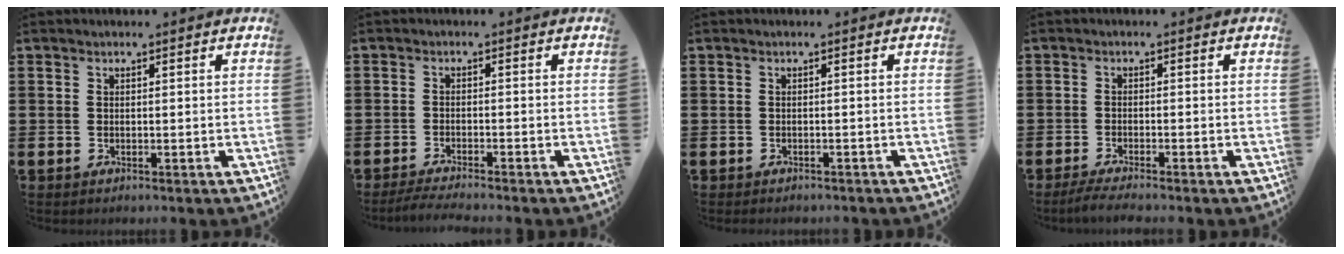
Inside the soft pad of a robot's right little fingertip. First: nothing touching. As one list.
[{"total": 2.0, "force": [-1.8, -0.1, 0.9], "torque": [-0.014, 0.003, -0.033]}, {"total": 0.6, "force": [-0.6, 0.0, 0.0], "torque": [-0.001, -0.002, -0.012]}, {"total": 1.9, "force": [-1.5, 0.0, 1.2], "torque": [-0.019, 0.001, -0.028]}]